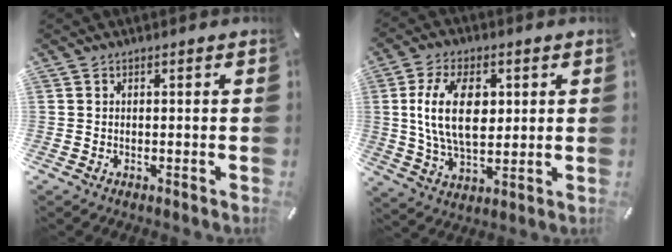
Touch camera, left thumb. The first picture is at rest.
{"total": 14.6, "force": [2.6, 8.8, 11.4], "torque": [-0.242, 0.002, 0.040]}